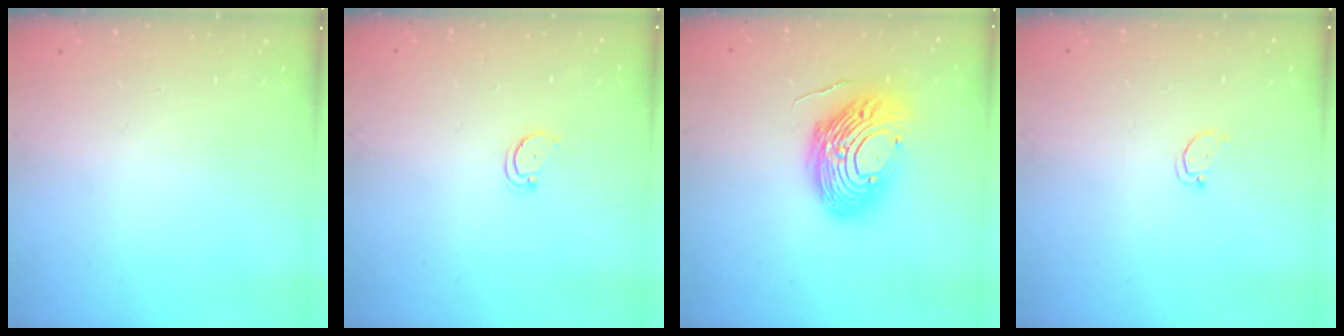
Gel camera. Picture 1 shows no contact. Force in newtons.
{"total": 2.3, "press": 2.3, "slide": 0.2}
{"total": 16.8, "press": 16.7, "slide": 1.9}
{"total": 1.7, "press": 1.7, "slide": 0.2}